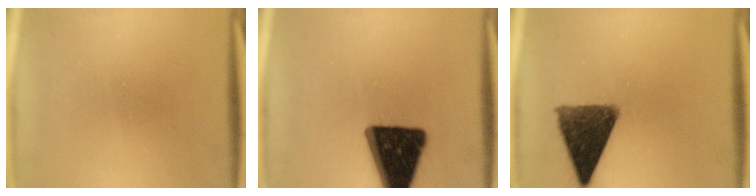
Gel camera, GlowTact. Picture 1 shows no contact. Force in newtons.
{"total": 18.0}
{"total": 11.6}